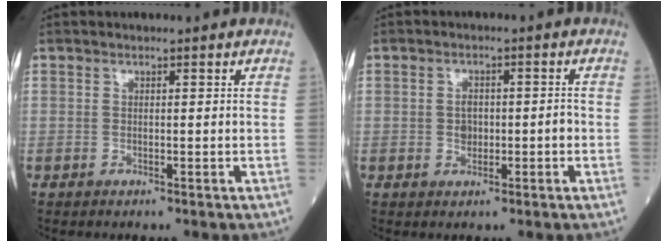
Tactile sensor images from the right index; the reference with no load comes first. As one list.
[{"total": 2.9, "force": [-0.4, 1.8, 2.3], "torque": [-0.037, 0.008, -0.003]}]